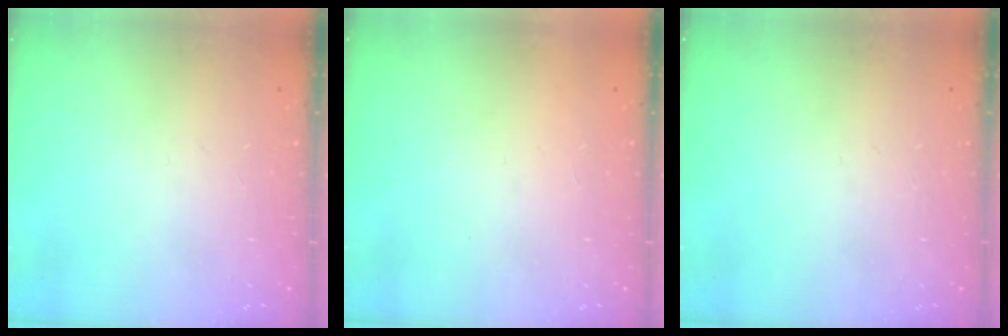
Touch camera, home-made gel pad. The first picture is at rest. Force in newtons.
{"total": 1.7, "press": 1.6, "slide": 0.1}
{"total": 0.0}